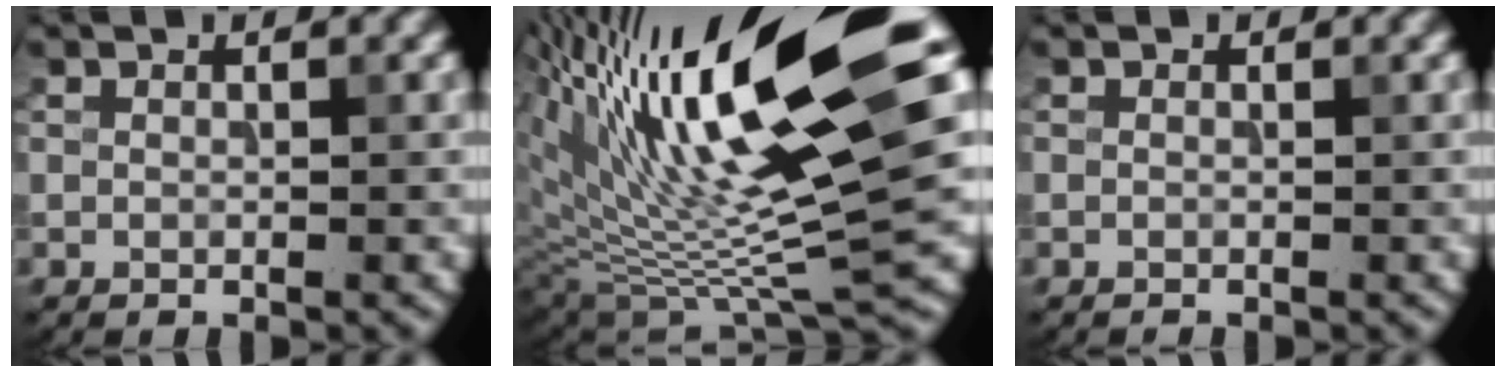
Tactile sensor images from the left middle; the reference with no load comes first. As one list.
[{"total": 17.0, "force": [6.5, 3.8, 15.2], "torque": [-0.257, 0.001, 0.111]}, {"total": 0.0}]